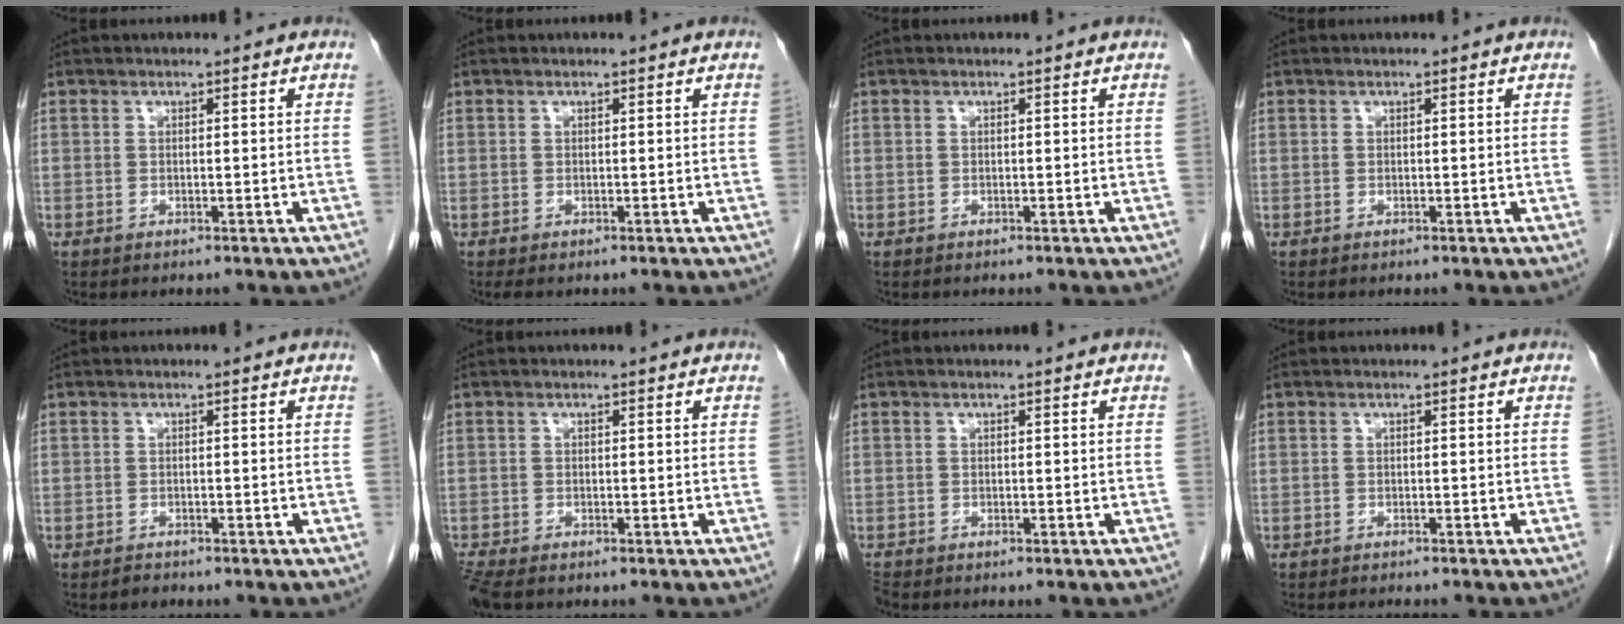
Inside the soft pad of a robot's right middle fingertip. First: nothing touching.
{"total": 0.7, "force": [-0.5, 0.3, 0.4], "torque": [-0.004, -0.001, -0.006]}
{"total": 0.0}
{"total": 0.0}
{"total": 0.9, "force": [-0.8, 0.3, 0.0], "torque": [-0.004, -0.001, -0.015]}
{"total": 3.3, "force": [-2.7, 0.9, 1.7], "torque": [-0.044, -0.013, -0.050]}
{"total": 1.0, "force": [-1.0, 0.2, 0.2], "torque": [-0.011, -0.005, -0.018]}
{"total": 2.6, "force": [-2.4, 0.3, 1.0], "torque": [-0.018, -0.005, -0.028]}